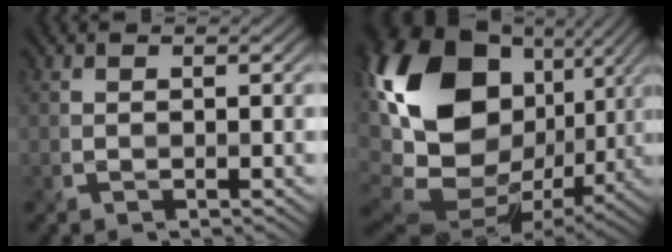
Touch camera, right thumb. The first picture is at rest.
{"total": 21.1, "force": [3.5, 14.5, 14.9], "torque": [-0.342, 0.010, 0.073]}